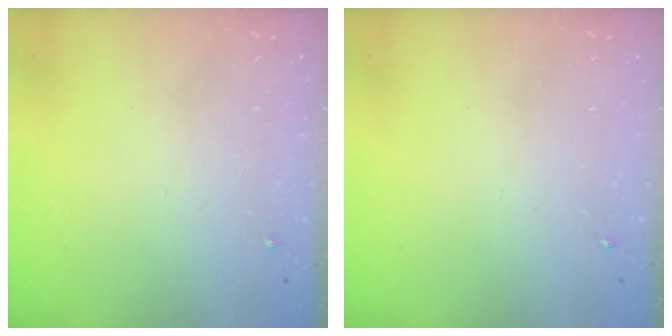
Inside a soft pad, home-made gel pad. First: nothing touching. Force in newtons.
{"total": 0.0}